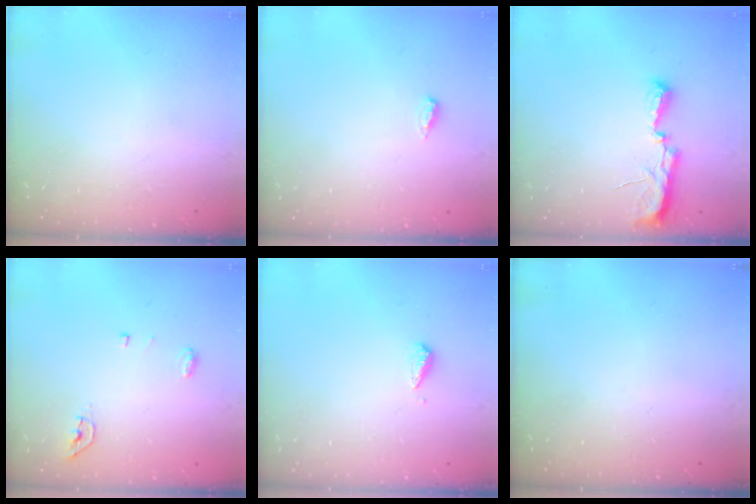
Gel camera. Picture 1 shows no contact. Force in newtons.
{"total": 2.7, "press": 2.5, "slide": 1.0}
{"total": 7.4, "press": 7.4, "slide": 0.7}
{"total": 4.3, "press": 4.2, "slide": 1.0}
{"total": 3.0, "press": 3.0, "slide": 0.2}
{"total": 0.0}